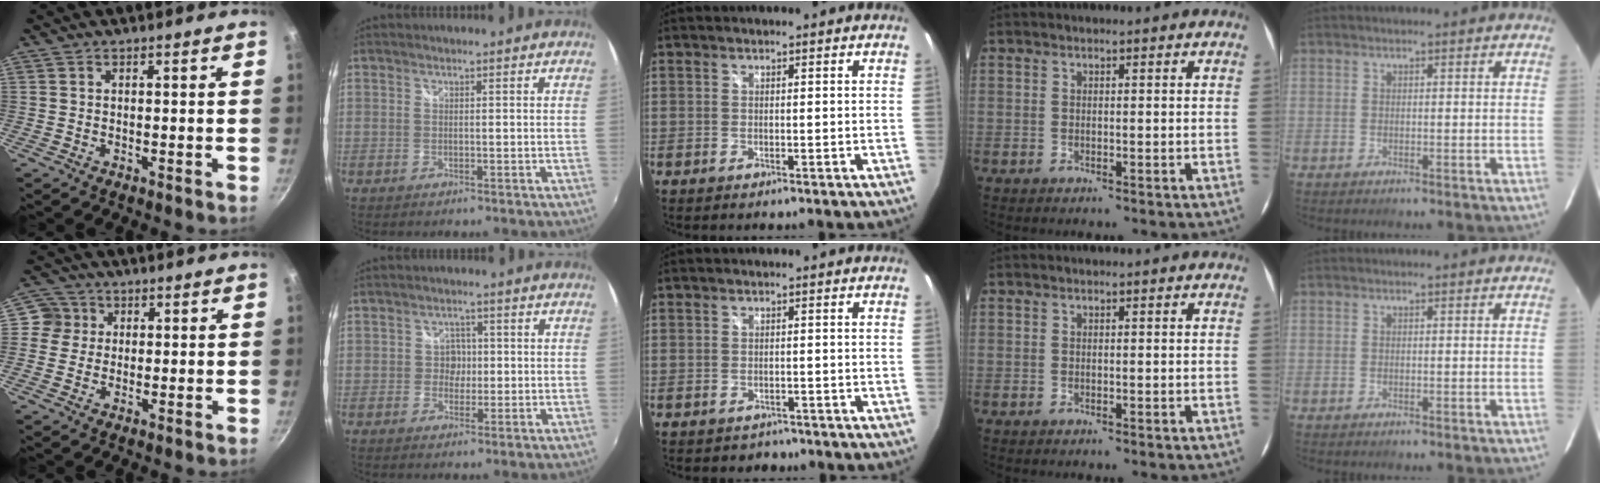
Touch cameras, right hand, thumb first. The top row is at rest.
{"thumb": {"total": 4.3, "force": [0.7, 4.2, 0.6], "torque": [0.027, 0.007, 0.000]}, "index": {"total": 2.8, "force": [-0.2, 2.7, 0.7], "torque": [-0.009, 0.008, -0.007]}, "middle": {"total": 2.6, "force": [-1.8, 1.8, 0.3], "torque": [-0.010, -0.004, -0.023]}}